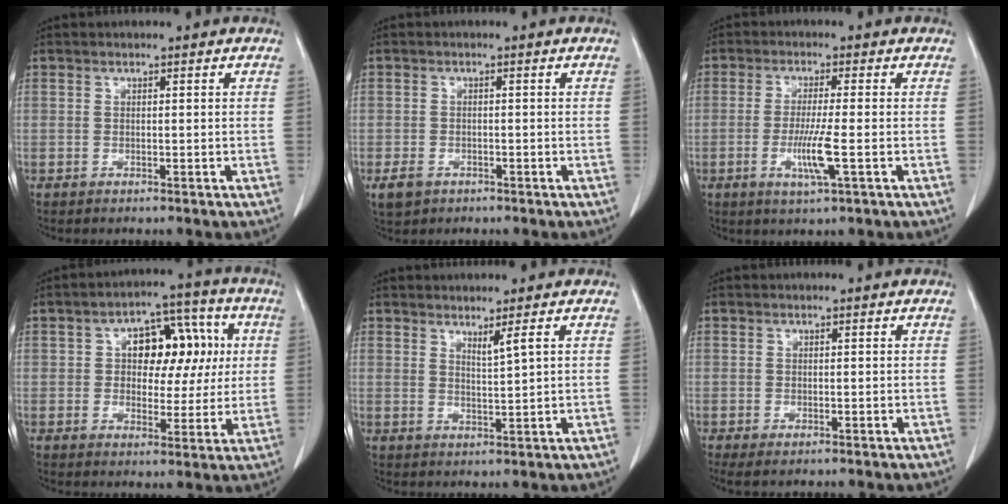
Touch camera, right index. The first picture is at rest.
{"total": 2.8, "force": [-1.5, 2.1, 1.2], "torque": [-0.021, 0.000, -0.017]}
{"total": 5.9, "force": [-1.7, -0.3, 5.6], "torque": [-0.109, -0.015, -0.032]}
{"total": 11.2, "force": [2.1, 6.7, 8.7], "torque": [-0.110, 0.041, 0.033]}
{"total": 2.3, "force": [1.5, -0.5, 1.7], "torque": [-0.030, -0.015, 0.031]}
{"total": 1.7, "force": [-0.3, 0.7, 1.5], "torque": [-0.029, -0.002, -0.001]}